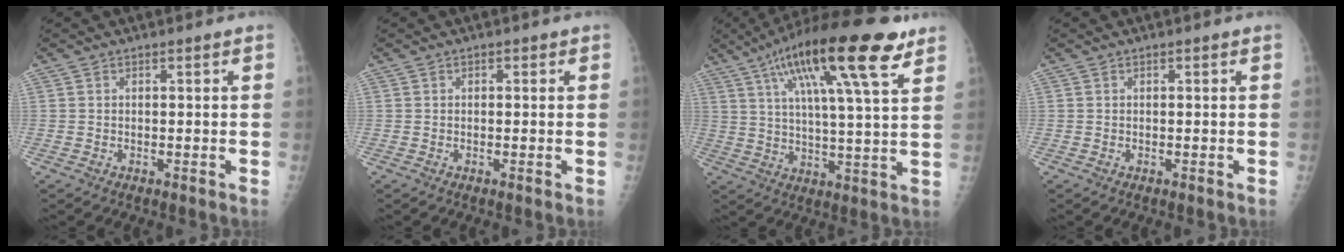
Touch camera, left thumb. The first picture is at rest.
{"total": 0.7, "force": [0.2, 0.5, 0.4], "torque": [0.003, 0.001, -0.001]}
{"total": 21.4, "force": [11.3, 4.4, 17.6], "torque": [-0.285, -0.011, 0.184]}
{"total": 0.0}